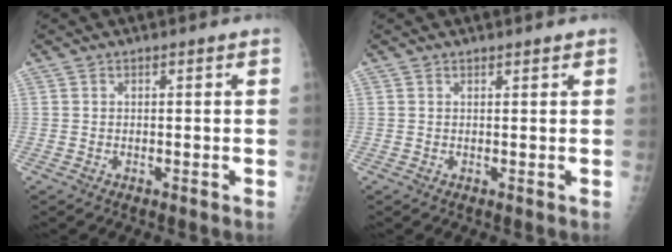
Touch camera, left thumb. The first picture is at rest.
{"total": 0.8, "force": [0.7, 0.2, 0.2], "torque": [-0.002, -0.002, 0.010]}